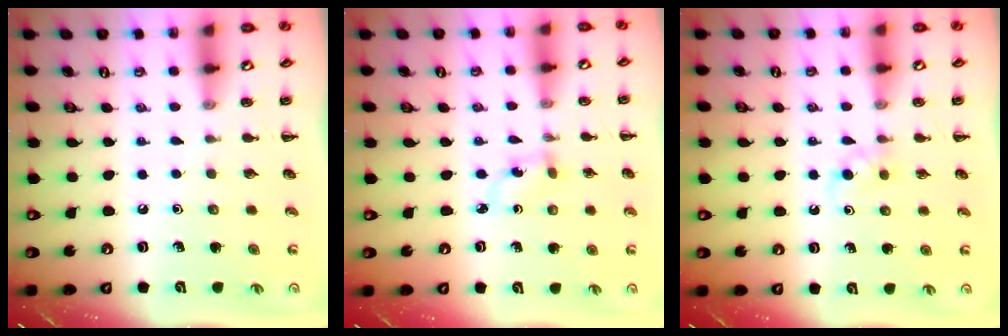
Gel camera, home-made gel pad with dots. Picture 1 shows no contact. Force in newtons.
{"total": 2.6, "press": 2.3, "slide": 1.1}
{"total": 3.7, "press": 3.3, "slide": 1.6}